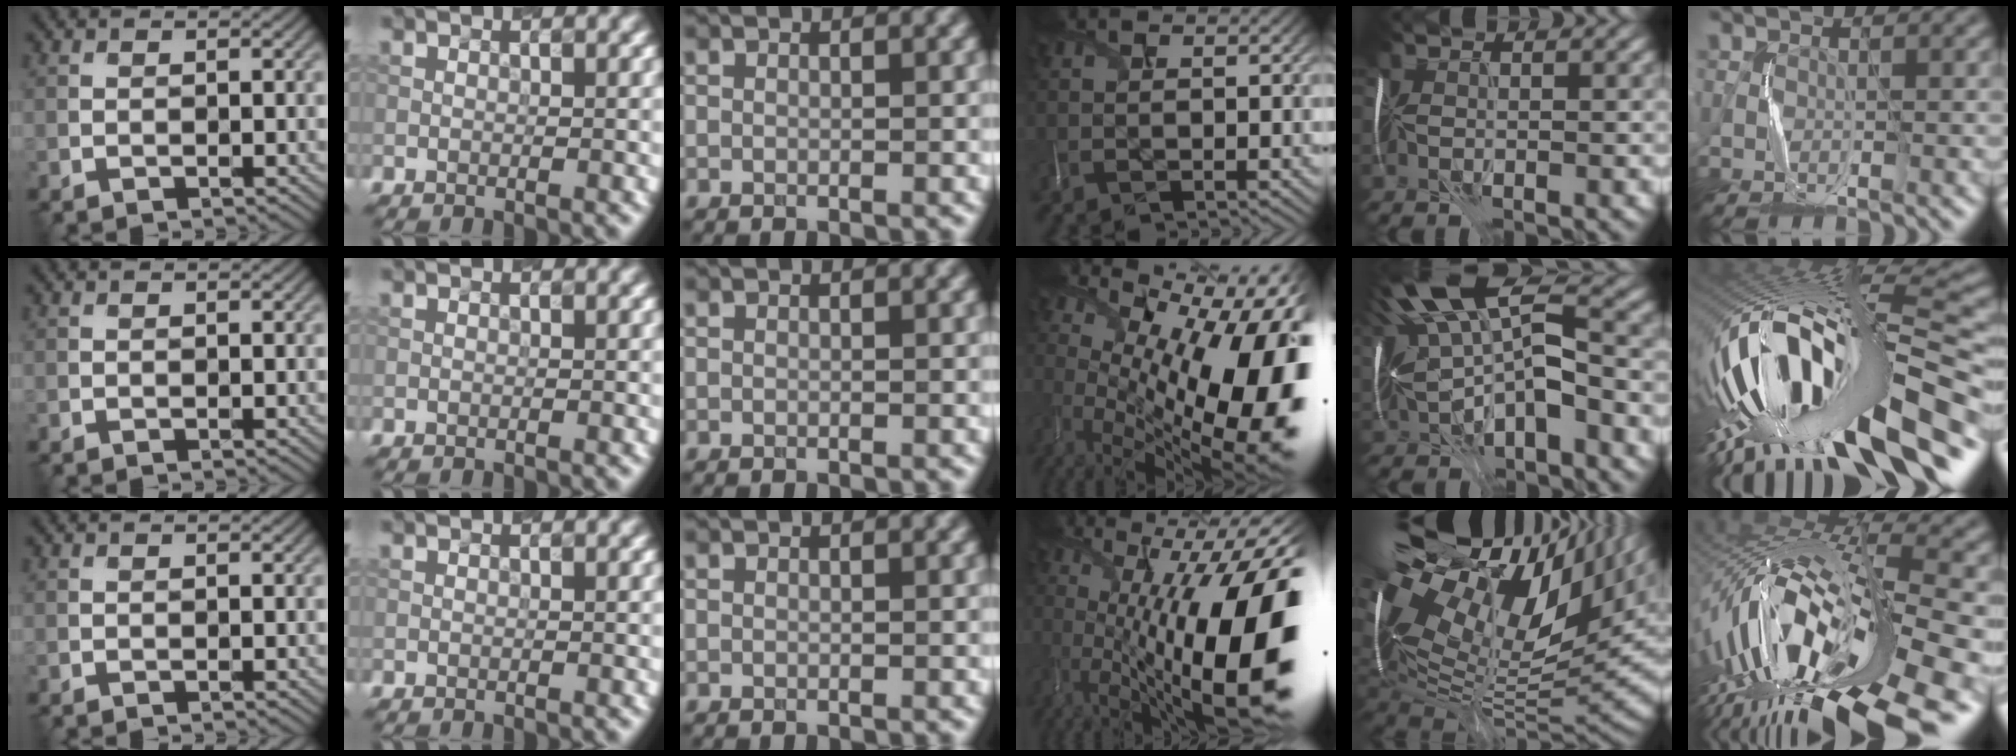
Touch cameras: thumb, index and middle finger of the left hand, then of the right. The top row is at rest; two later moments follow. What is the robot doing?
{"motion": "shake", "object": "plastic piggy bank"}